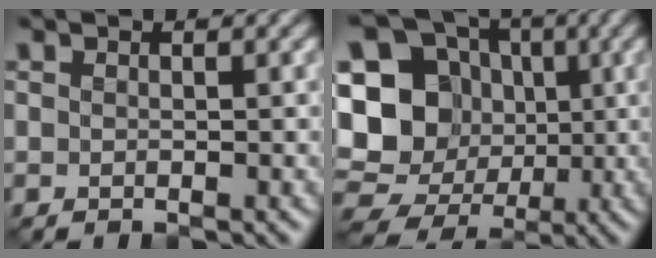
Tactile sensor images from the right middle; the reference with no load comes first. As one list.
[{"total": 17.5, "force": [0.0, 16.2, 6.7], "torque": [-0.166, 0.018, -0.024]}]